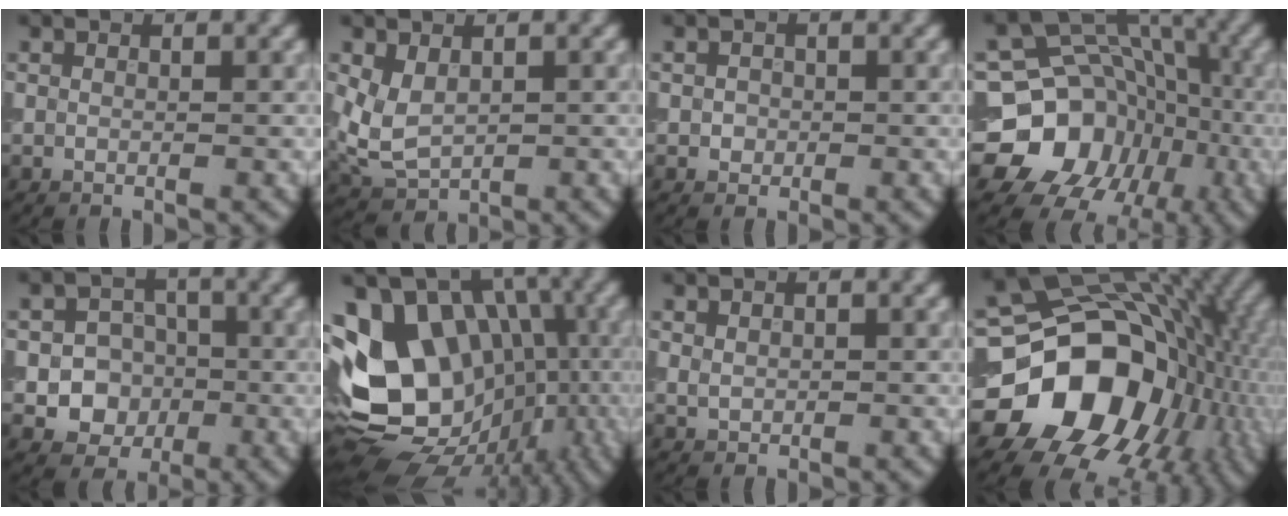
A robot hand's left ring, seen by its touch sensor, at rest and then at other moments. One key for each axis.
{"total": 3.8, "fx": 0.5, "fy": 2.6, "fz": 2.6, "tx": -0.064, "ty": -0.006, "tz": 0.018}
{"total": 1.0, "fx": 0.0, "fy": 0.9, "fz": 0.3, "tx": 0.001, "ty": -0.002, "tz": -0.003}
{"total": 17.8, "fx": -5.1, "fy": 15.5, "fz": 6.9, "tx": -0.116, "ty": -0.008, "tz": -0.097}
{"total": 5.6, "fx": -1.2, "fy": 4.9, "fz": 2.2, "tx": -0.006, "ty": -0.003, "tz": -0.039}
{"total": 15.3, "fx": -0.9, "fy": 11.9, "fz": 9.6, "tx": -0.166, "ty": 0.000, "tz": -0.007}
{"total": 0.9, "fx": 0.2, "fy": 0.7, "fz": 0.5, "tx": -0.010, "ty": -0.001, "tz": 0.007}
{"total": 18.5, "fx": -3.2, "fy": 14.3, "fz": 11.2, "tx": -0.190, "ty": -0.024, "tz": -0.043}